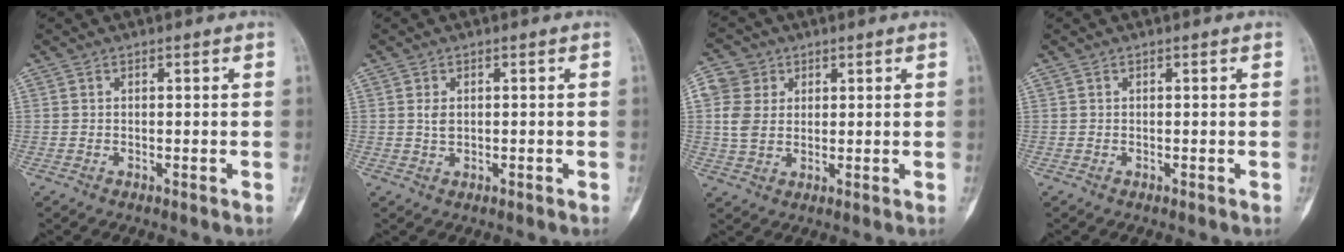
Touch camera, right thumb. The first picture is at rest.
{"total": 1.7, "force": [0.2, 1.0, 1.3], "torque": [-0.021, -0.002, 0.005]}
{"total": 6.5, "force": [1.7, 5.6, 2.9], "torque": [-0.049, 0.002, 0.031]}
{"total": 0.0}